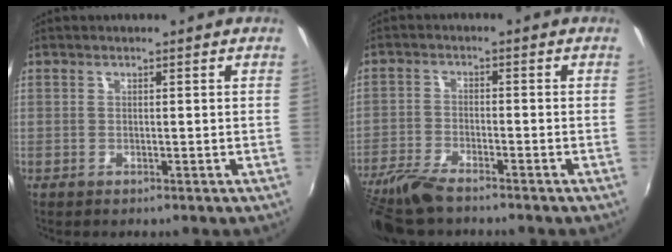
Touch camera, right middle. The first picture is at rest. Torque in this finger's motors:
{"motor_torque": [0.64, -0.62, 0.21, 0.11]}